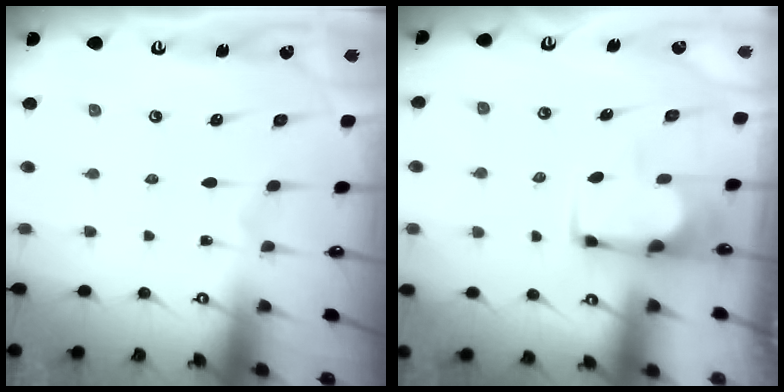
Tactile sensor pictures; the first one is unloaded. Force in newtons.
{"total": 1.8, "press": 1.7, "slide": 0.6}